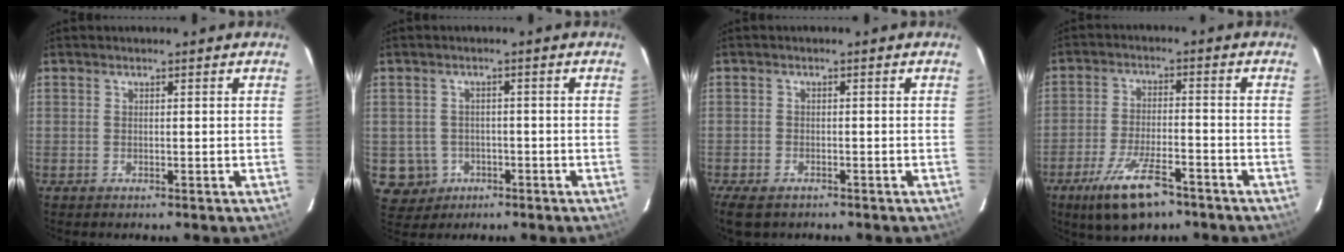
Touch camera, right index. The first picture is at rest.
{"total": 5.7, "force": [-1.9, 5.3, 0.7], "torque": [-0.031, 0.012, -0.016]}
{"total": 5.6, "force": [-4.0, 3.1, 2.5], "torque": [-0.070, -0.016, -0.069]}
{"total": 11.6, "force": [-7.7, 3.9, 7.8], "torque": [-0.173, -0.021, -0.132]}